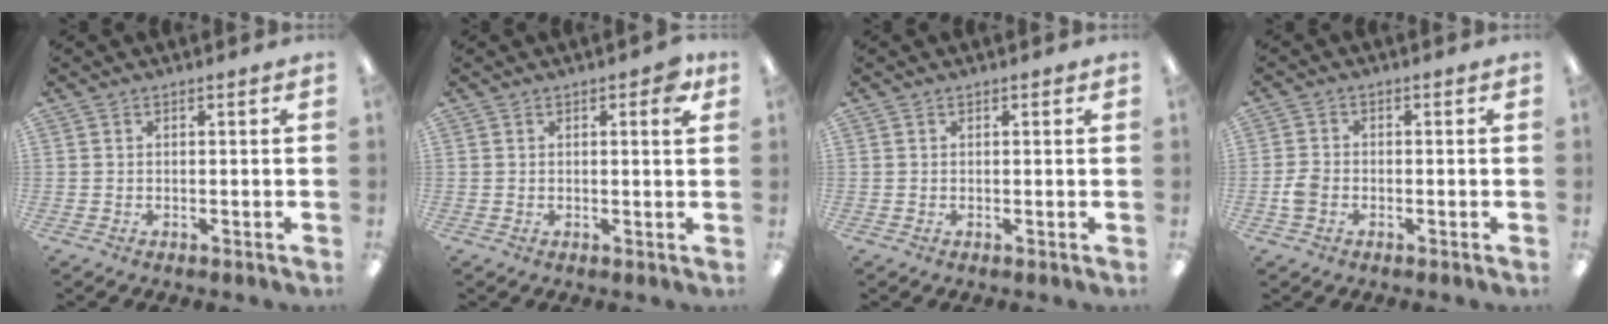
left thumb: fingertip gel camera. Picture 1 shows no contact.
{"total": 3.7, "force": [1.7, 1.2, 3.1], "torque": [-0.041, -0.004, 0.023]}
{"total": 0.6, "force": [0.2, 0.3, 0.5], "torque": [-0.010, 0.002, 0.003]}
{"total": 3.6, "force": [-1.4, 2.6, 2.1], "torque": [-0.042, 0.007, -0.027]}